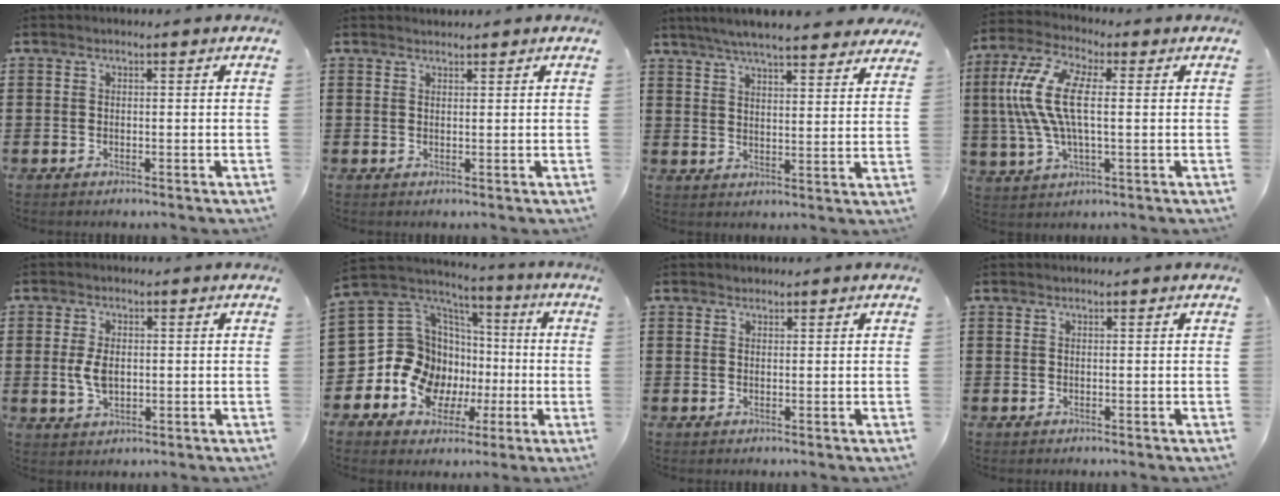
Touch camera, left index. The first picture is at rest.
{"total": 0.9, "force": [0.9, 0.1, 0.0], "torque": [-0.002, -0.001, 0.019]}
{"total": 6.3, "force": [5.8, 0.2, 2.4], "torque": [-0.066, -0.023, 0.104]}
{"total": 11.6, "force": [1.3, 4.8, 10.5], "torque": [-0.244, -0.006, 0.014]}
{"total": 4.2, "force": [0.2, 2.3, 3.5], "torque": [-0.091, -0.002, -0.003]}
{"total": 13.2, "force": [-1.9, 12.4, 4.2], "torque": [-0.126, -0.026, -0.020]}
{"total": 0.6, "force": [0.5, 0.3, 0.0], "torque": [-0.001, 0.001, 0.011]}
{"total": 0.0}